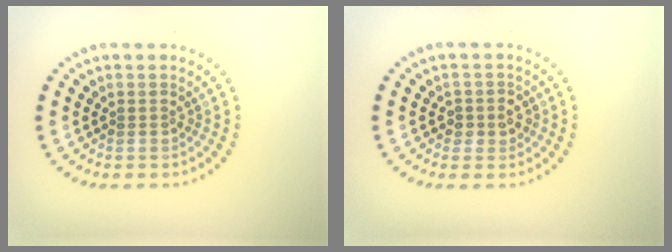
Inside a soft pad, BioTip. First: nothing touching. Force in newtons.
{"total": 1.8, "press": 1.7, "slide": 0.6}